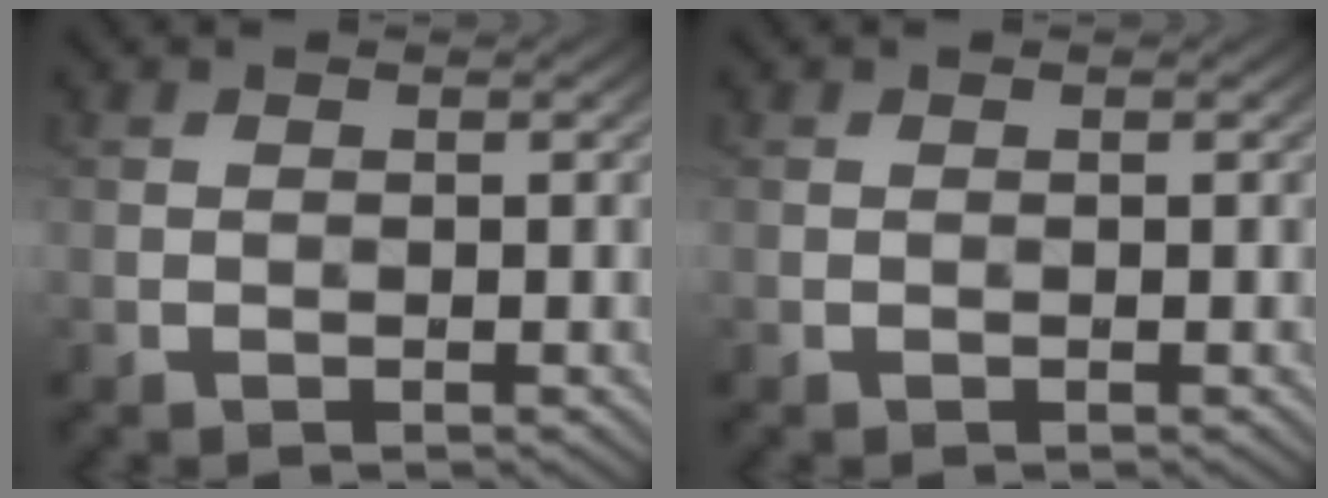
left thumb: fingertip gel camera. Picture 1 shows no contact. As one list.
[{"total": 0.0}]